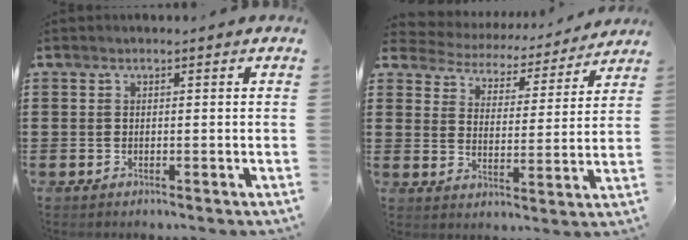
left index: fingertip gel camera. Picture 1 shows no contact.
{"total": 4.0, "force": [4.0, 0.5, -0.4], "torque": [-0.023, -0.035, 0.061]}